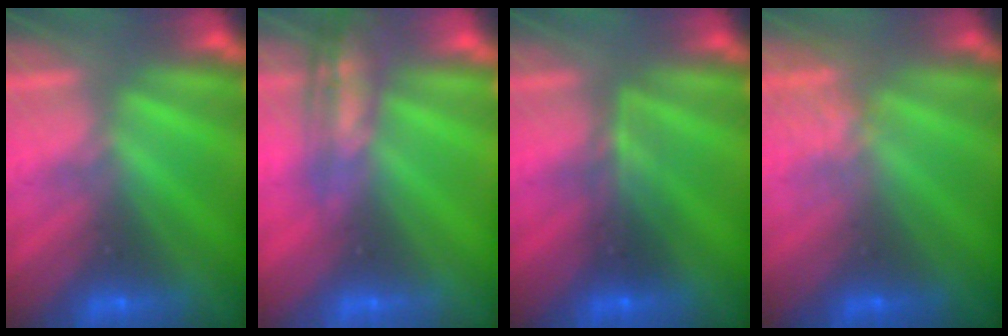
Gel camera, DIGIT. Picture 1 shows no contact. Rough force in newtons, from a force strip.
{"total": 2.6}
{"total": 2.4}
{"total": 2.6}